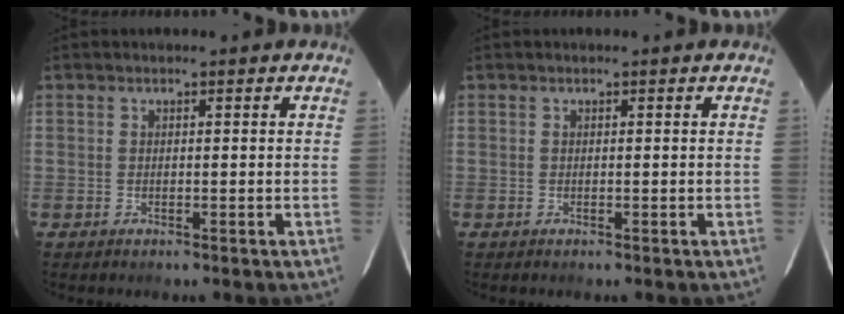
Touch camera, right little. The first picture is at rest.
{"total": 0.0}